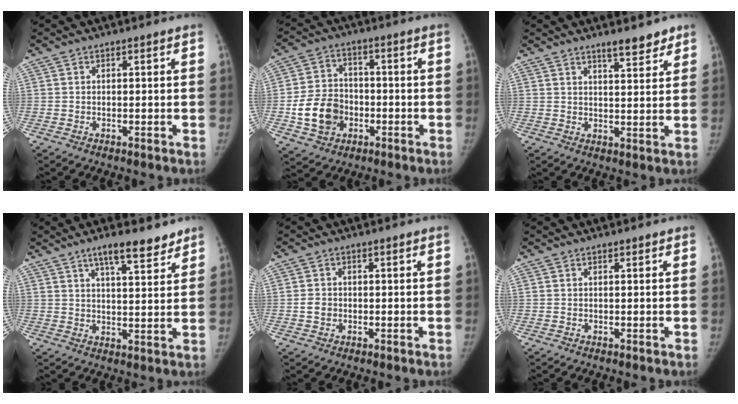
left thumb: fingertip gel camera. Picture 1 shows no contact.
{"total": 11.0, "force": [-3.1, 8.9, 5.6], "torque": [-0.077, 0.019, -0.054]}
{"total": 5.3, "force": [4.2, 1.4, 3.0], "torque": [-0.023, -0.030, 0.063]}
{"total": 8.5, "force": [6.2, 2.3, 5.3], "torque": [-0.057, -0.036, 0.097]}
{"total": 2.2, "force": [-0.4, 1.9, 0.9], "torque": [-0.007, 0.005, -0.007]}
{"total": 0.0}